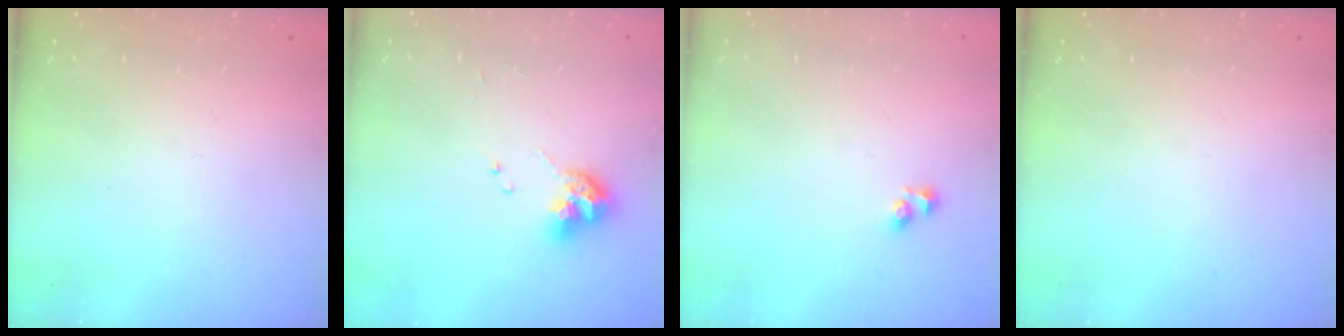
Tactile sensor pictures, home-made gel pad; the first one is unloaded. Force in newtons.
{"total": 9.8, "press": 9.7, "slide": 1.1}
{"total": 2.9, "press": 2.6, "slide": 1.3}
{"total": 0.0}